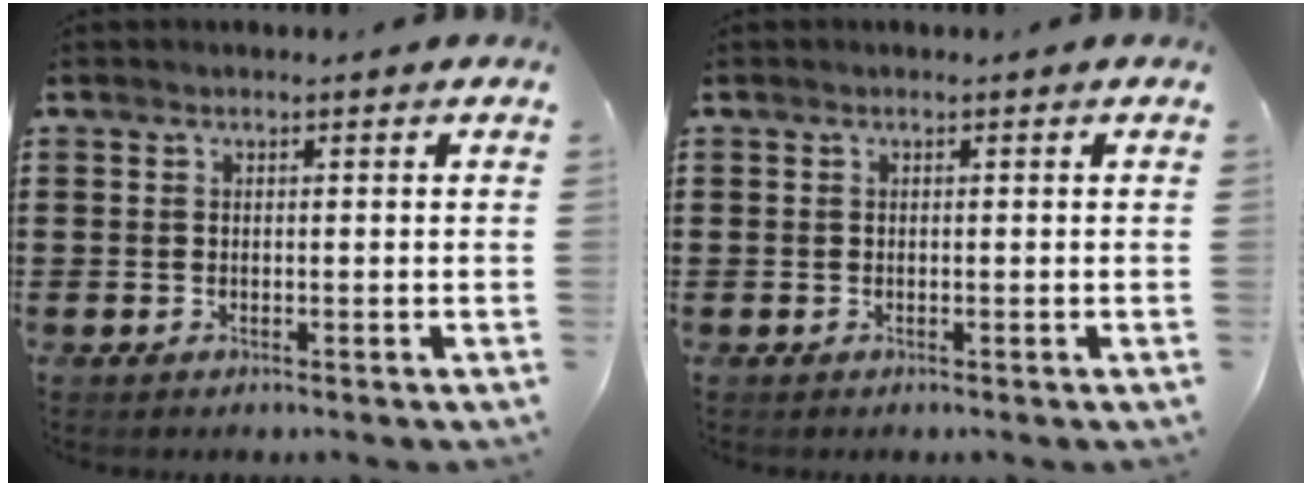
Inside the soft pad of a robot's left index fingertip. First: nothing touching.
{"total": 0.0}